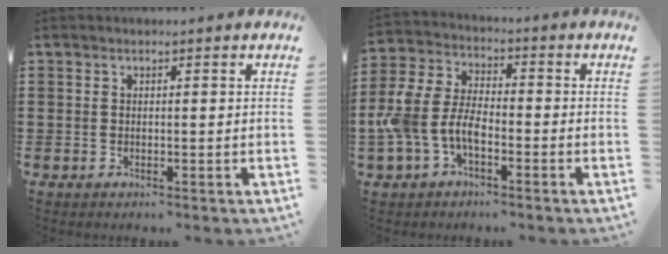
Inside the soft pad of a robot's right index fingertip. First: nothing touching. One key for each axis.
{"total": 7.1, "fx": -3.1, "fy": 3.9, "fz": 5.1, "tx": -0.146, "ty": -0.004, "tz": -0.072}